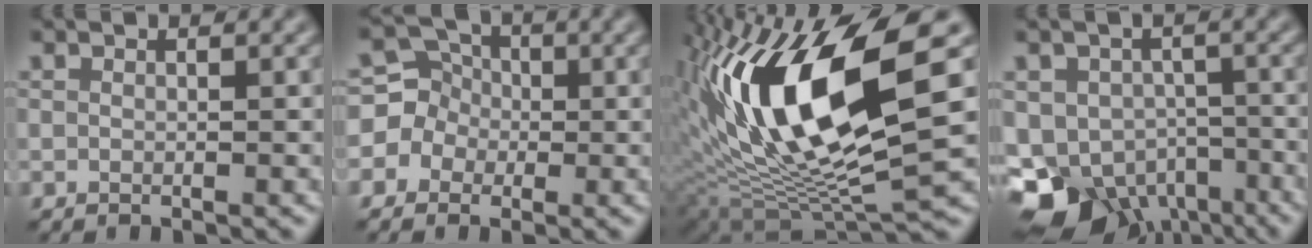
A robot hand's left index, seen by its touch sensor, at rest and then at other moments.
{"total": 4.3, "force": [-0.7, 4.2, 0.7], "torque": [0.004, 0.026, -0.040]}
{"total": 14.9, "force": [3.6, 5.1, 13.5], "torque": [-0.257, -0.001, 0.064]}
{"total": 11.0, "force": [-6.8, 7.3, 4.6], "torque": [-0.079, -0.023, -0.099]}